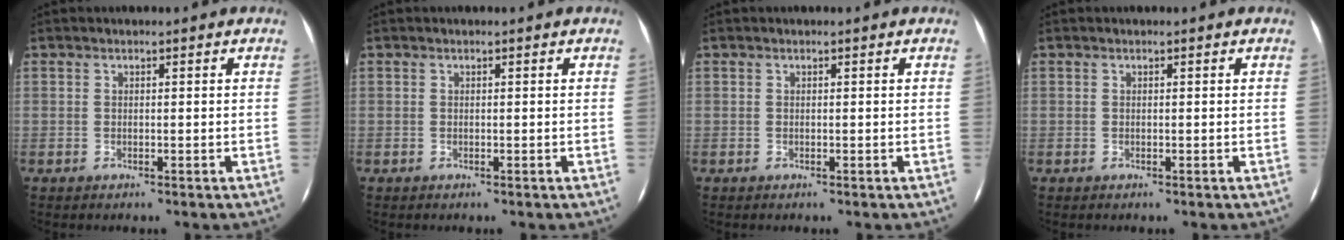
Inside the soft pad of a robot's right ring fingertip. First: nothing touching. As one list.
[{"total": 0.0}, {"total": 0.0}, {"total": 0.0}]